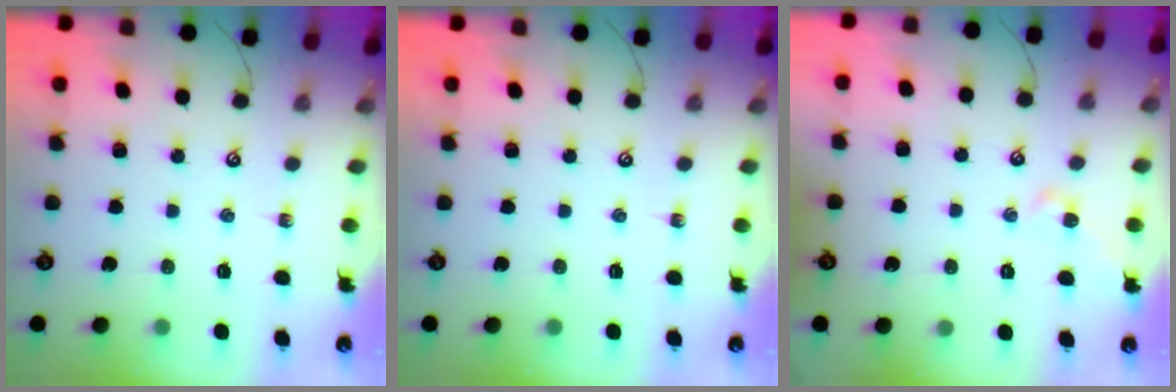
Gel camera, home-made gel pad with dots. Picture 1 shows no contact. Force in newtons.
{"total": 0.0}
{"total": 3.8, "press": 3.7, "slide": 0.6}